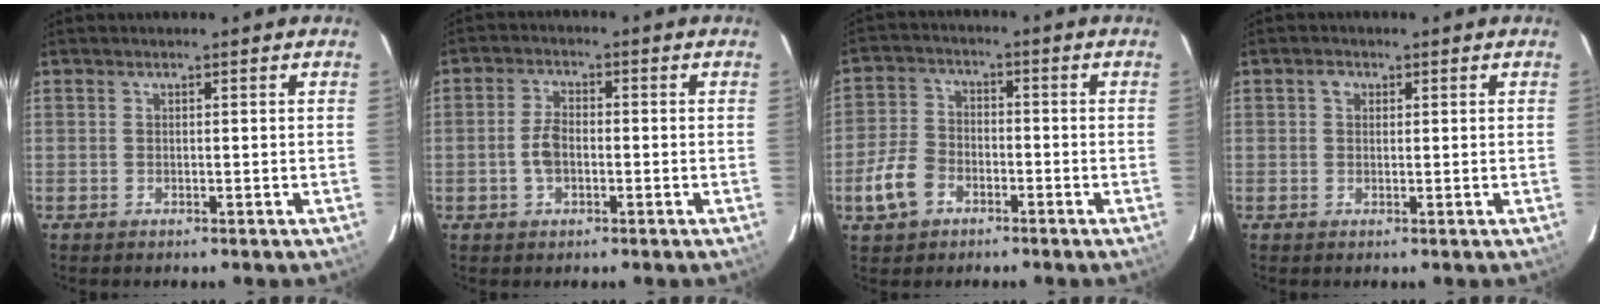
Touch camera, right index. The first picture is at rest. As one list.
[{"total": 4.4, "force": [-1.1, 2.7, 3.2], "torque": [-0.068, 0.007, -0.017]}, {"total": 8.0, "force": [-4.0, 5.6, 4.2], "torque": [-0.103, 0.009, -0.075]}, {"total": 1.5, "force": [0.5, 1.3, 0.6], "torque": [-0.010, 0.008, 0.007]}]